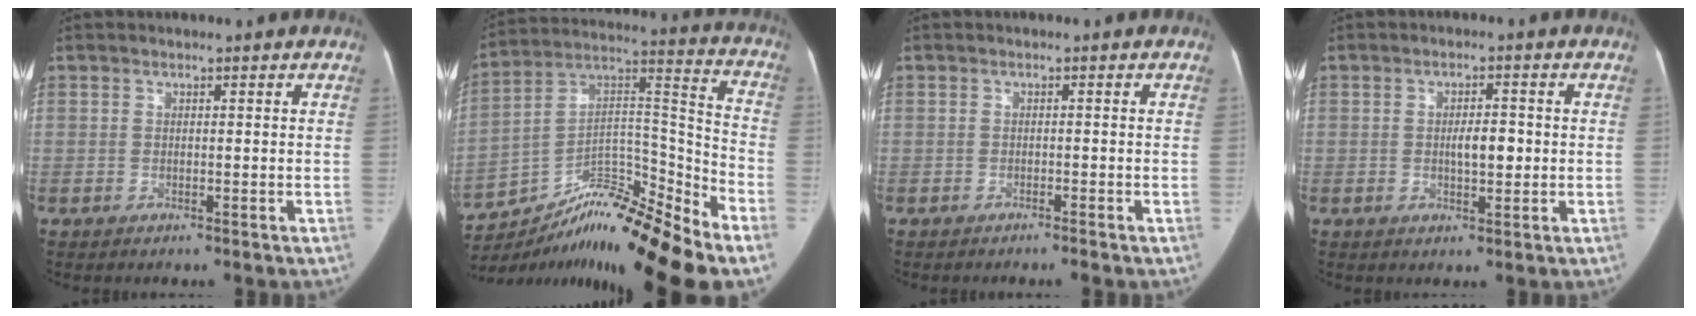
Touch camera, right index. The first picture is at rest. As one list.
[{"total": 16.7, "force": [-13.1, 1.2, 10.3], "torque": [-0.160, 0.055, -0.214]}, {"total": 1.0, "force": [-0.9, -0.1, 0.4], "torque": [-0.009, 0.002, -0.016]}, {"total": 4.1, "force": [-0.2, 1.6, 3.8], "torque": [-0.064, 0.006, 0.001]}]